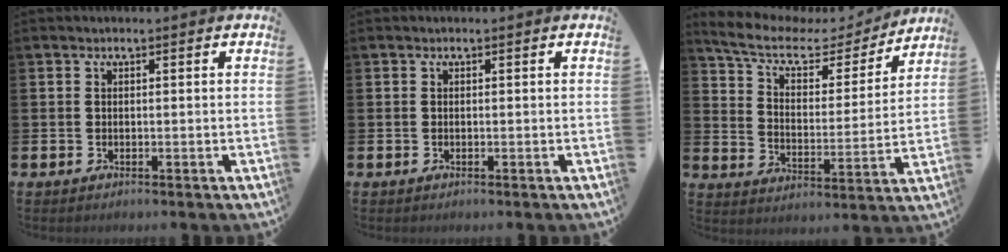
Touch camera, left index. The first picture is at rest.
{"total": 0.0}
{"total": 7.5, "force": [5.9, 3.2, 3.4], "torque": [-0.095, -0.035, 0.095]}